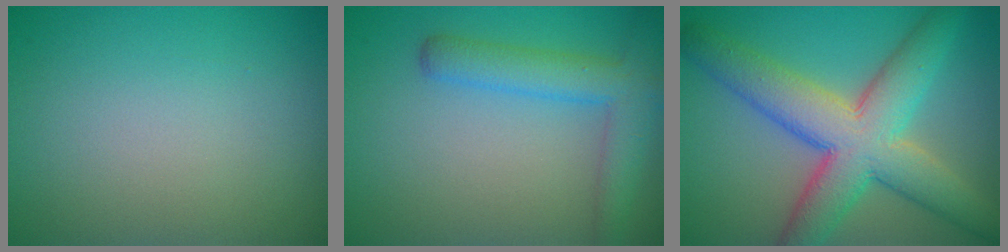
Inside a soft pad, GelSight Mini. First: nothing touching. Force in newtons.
{"total": 4.3, "press": 4.3, "slide": 0.2}
{"total": 9.0, "press": 9.0, "slide": 0.5}